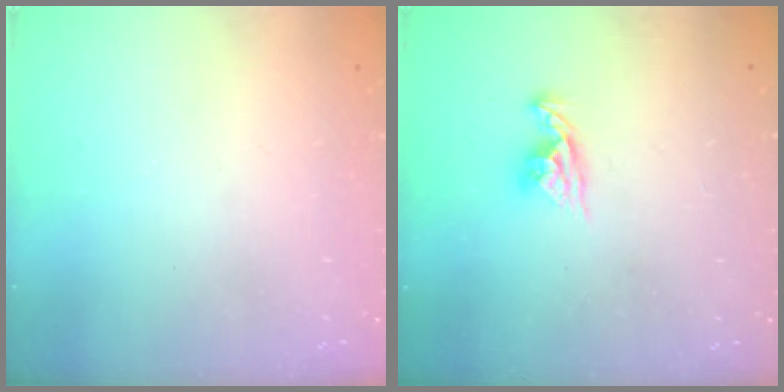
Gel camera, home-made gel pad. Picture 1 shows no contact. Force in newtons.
{"total": 7.6, "press": 7.6, "slide": 0.6}